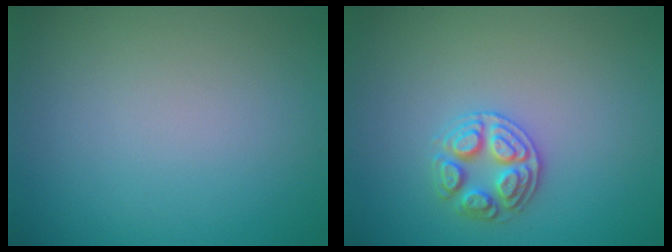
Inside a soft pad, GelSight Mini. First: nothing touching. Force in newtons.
{"total": 2.7, "press": 2.7, "slide": 0.5}